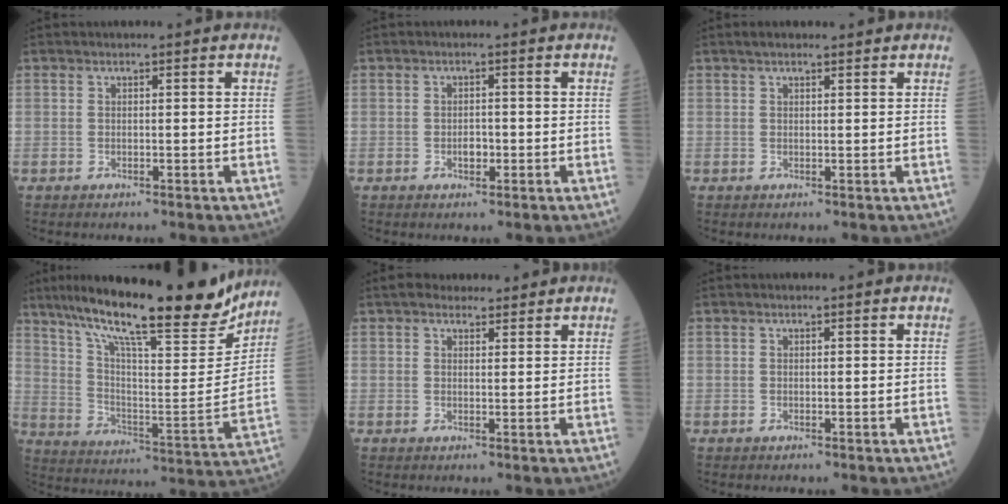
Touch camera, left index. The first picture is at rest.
{"total": 1.7, "force": [-0.6, 1.0, 1.2], "torque": [-0.019, 0.003, -0.007]}
{"total": 2.7, "force": [2.2, 0.6, 1.4], "torque": [-0.022, 0.026, 0.036]}
{"total": 24.4, "force": [20.3, 3.0, 13.2], "torque": [-0.230, -0.027, 0.303]}
{"total": 5.1, "force": [4.4, 1.8, 1.8], "torque": [-0.018, 0.026, 0.070]}
{"total": 0.0}